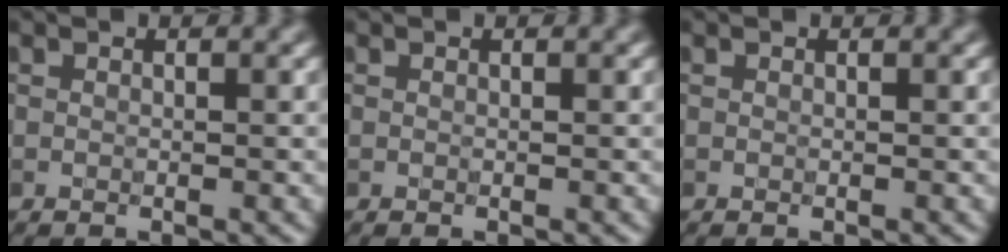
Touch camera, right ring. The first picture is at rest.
{"total": 0.0}
{"total": 0.0}